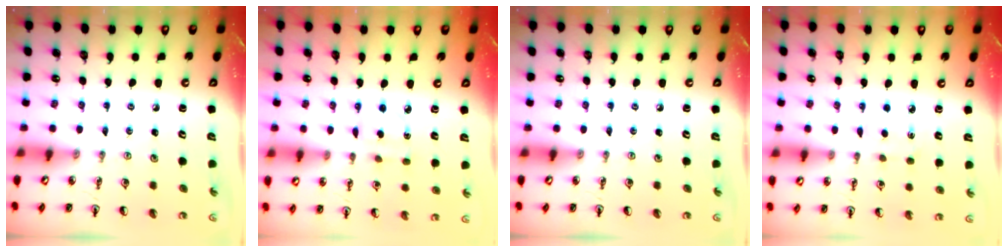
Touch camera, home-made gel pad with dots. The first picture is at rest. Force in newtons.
{"total": 3.7, "press": 3.7, "slide": 0.6}
{"total": 0.0}
{"total": 3.3, "press": 3.3, "slide": 0.4}